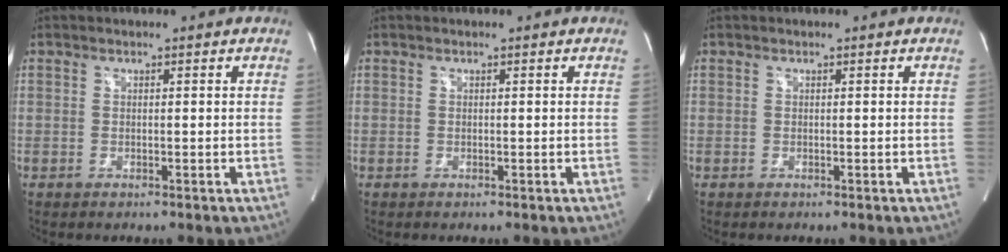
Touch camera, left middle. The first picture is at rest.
{"total": 0.0}
{"total": 0.0}